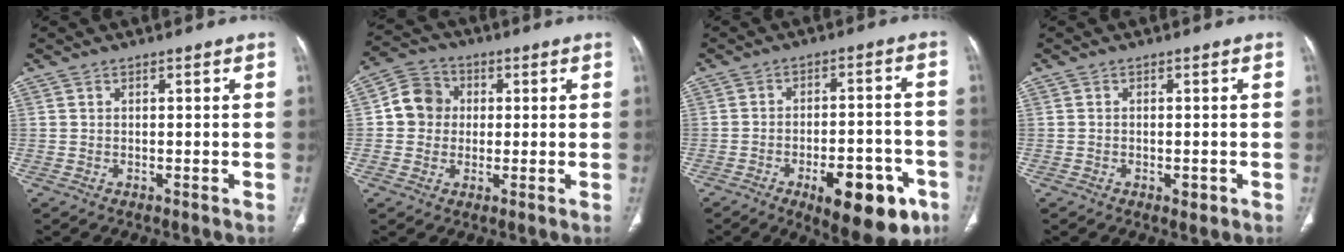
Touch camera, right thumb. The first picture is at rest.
{"total": 7.6, "force": [0.5, 7.0, 2.8], "torque": [-0.028, 0.015, -0.003]}
{"total": 16.3, "force": [-8.0, 7.0, 12.4], "torque": [-0.131, 0.040, -0.099]}
{"total": 1.6, "force": [-0.6, 0.9, 1.2], "torque": [-0.013, 0.000, -0.007]}